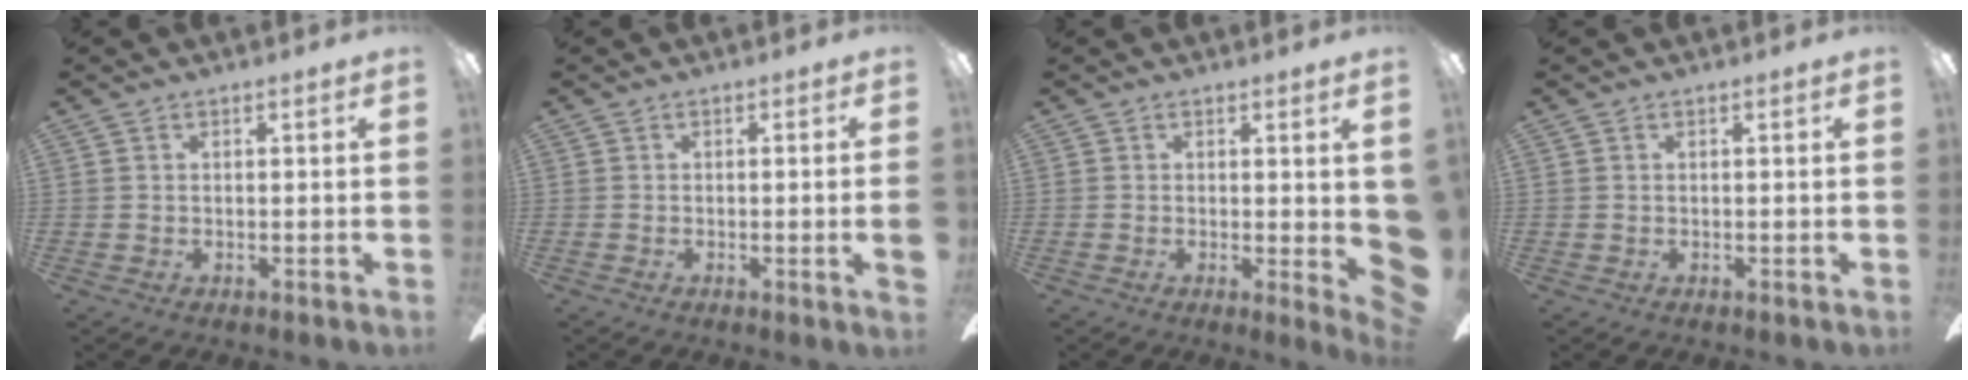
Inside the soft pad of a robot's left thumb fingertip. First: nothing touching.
{"total": 2.2, "force": [-0.2, -0.3, 2.2], "torque": [-0.037, -0.005, -0.005]}
{"total": 5.7, "force": [-0.1, 1.1, 5.6], "torque": [-0.064, -0.017, 0.007]}
{"total": 0.0}